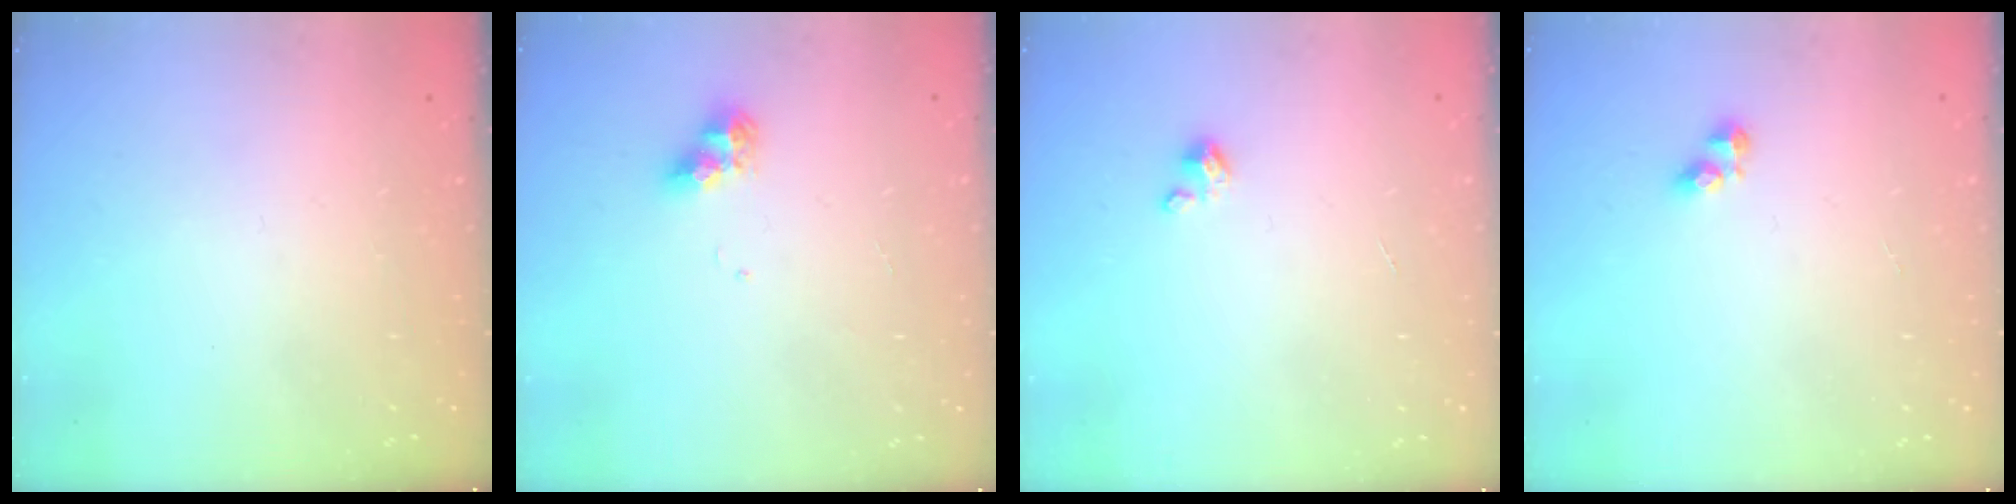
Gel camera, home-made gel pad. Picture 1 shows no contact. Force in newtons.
{"total": 7.8, "press": 7.8, "slide": 0.8}
{"total": 2.0, "press": 1.9, "slide": 0.3}
{"total": 3.2, "press": 3.2, "slide": 0.4}